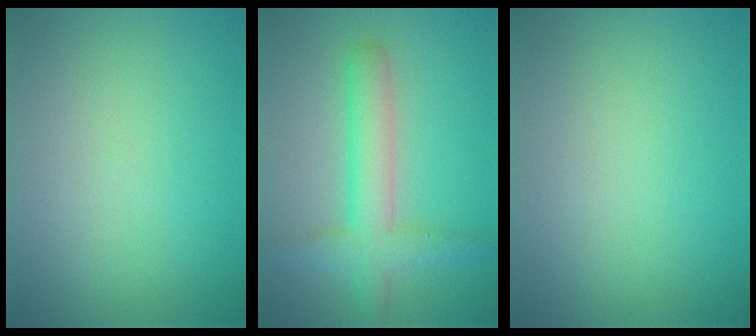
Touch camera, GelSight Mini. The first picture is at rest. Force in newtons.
{"total": 4.5, "press": 4.5, "slide": 0.2}
{"total": 0.0}